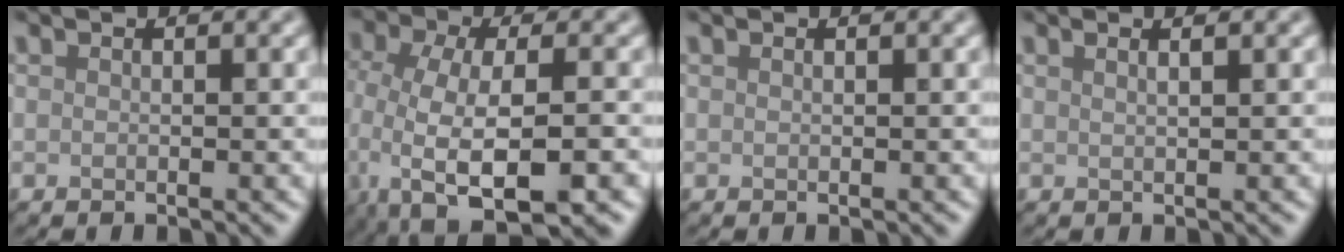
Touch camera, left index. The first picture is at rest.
{"total": 9.5, "force": [-3.6, 4.2, 7.7], "torque": [-0.148, -0.025, -0.053]}
{"total": 0.0}
{"total": 1.9, "force": [1.1, 0.7, 1.4], "torque": [-0.002, 0.000, -0.003]}